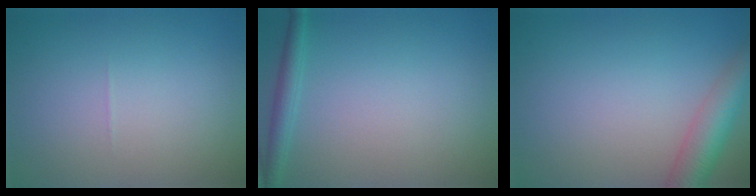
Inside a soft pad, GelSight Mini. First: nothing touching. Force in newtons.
{"total": 1.8, "press": 1.8, "slide": 0.1}
{"total": 4.6, "press": 4.6, "slide": 0.3}